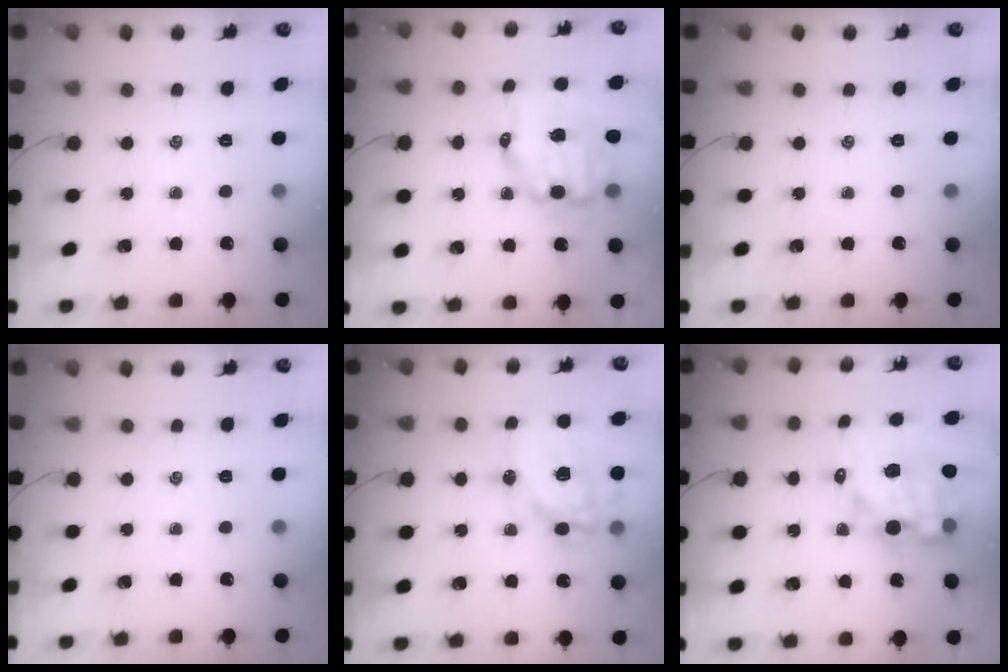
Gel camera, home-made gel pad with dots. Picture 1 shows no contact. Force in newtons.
{"total": 10.9, "press": 10.7, "slide": 2.2}
{"total": 0.0}
{"total": 0.0}
{"total": 16.9, "press": 16.5, "slide": 3.6}
{"total": 14.5, "press": 14.0, "slide": 3.7}